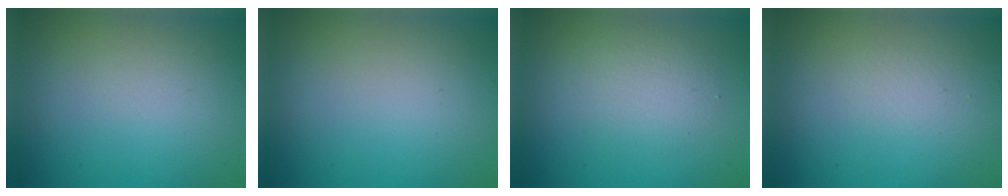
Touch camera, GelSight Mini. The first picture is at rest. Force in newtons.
{"total": 0.0}
{"total": 2.6, "press": 2.6, "slide": 0.2}
{"total": 0.7, "press": 0.7, "slide": 0.0}